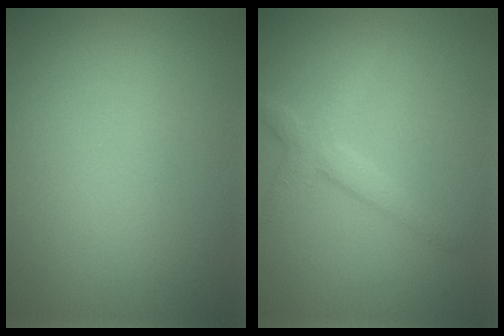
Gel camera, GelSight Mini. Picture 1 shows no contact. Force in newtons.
{"total": 2.5, "press": 2.5, "slide": 0.2}